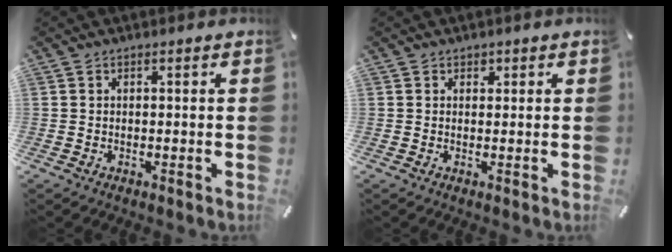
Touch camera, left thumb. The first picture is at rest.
{"total": 1.0, "force": [0.5, 0.8, 0.2], "torque": [0.005, -0.001, 0.007]}